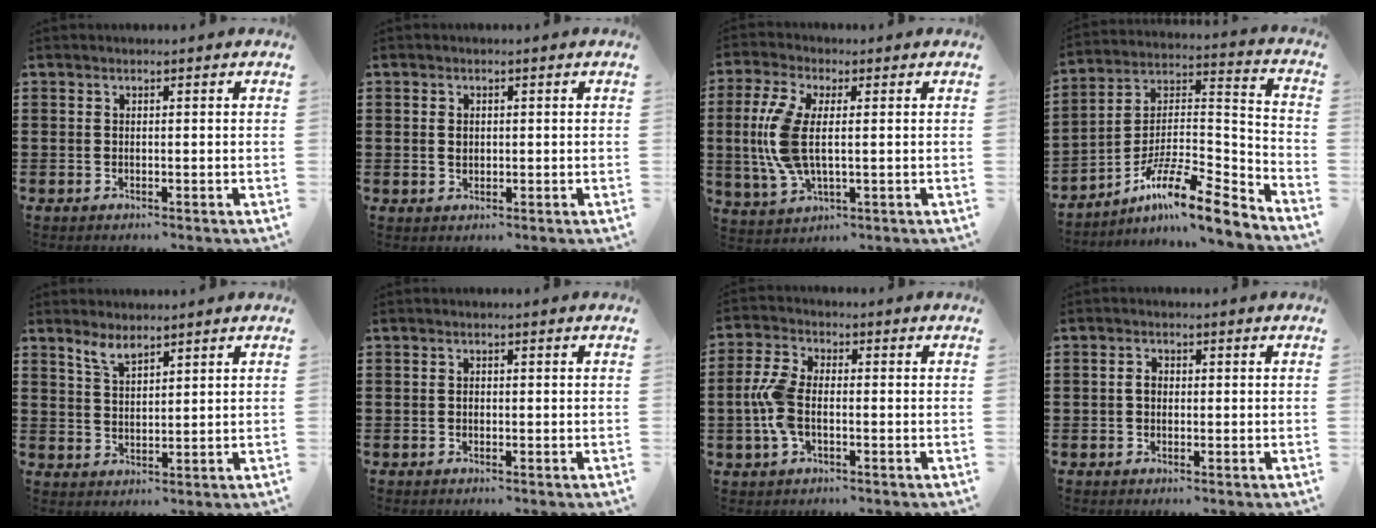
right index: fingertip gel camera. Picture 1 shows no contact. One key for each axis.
{"total": 1.5, "fx": 0.2, "fy": 1.1, "fz": 1.0, "tx": -0.022, "ty": 0.007, "tz": 0.002}
{"total": 9.0, "fx": 0.4, "fy": 3.9, "fz": 8.1, "tx": -0.201, "ty": -0.007, "tz": -0.001}
{"total": 10.9, "fx": -8.2, "fy": 1.9, "fz": 6.9, "tx": -0.122, "ty": 0.008, "tz": -0.161}
{"total": 3.4, "fx": 2.8, "fy": 1.0, "fz": 1.7, "tx": -0.039, "ty": 0.002, "tz": 0.052}
{"total": 0.6, "fx": -0.1, "fy": 0.5, "fz": 0.4, "tx": -0.010, "ty": 0.001, "tz": -0.003}
{"total": 6.5, "fx": -0.9, "fy": 3.5, "fz": 5.4, "tx": -0.140, "ty": -0.005, "tz": -0.026}
{"total": 1.8, "fx": 0.0, "fy": 1.2, "fz": 1.2, "tx": -0.026, "ty": 0.006, "tz": -0.002}